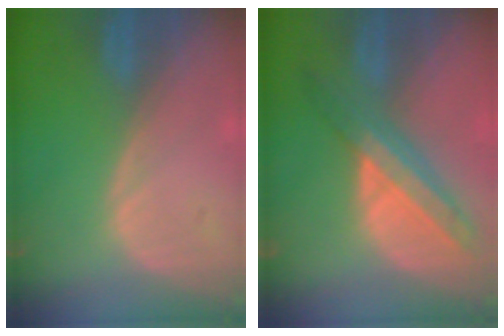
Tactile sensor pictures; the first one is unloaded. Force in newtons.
{"total": 8.5, "press": 7.3, "slide": 4.3}